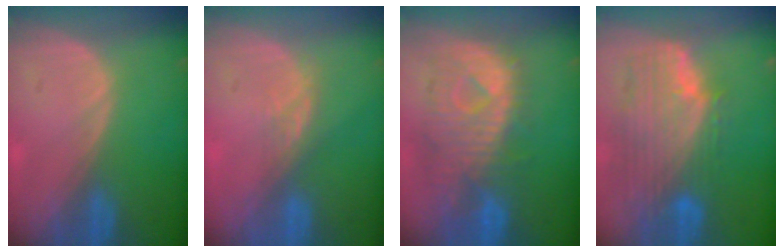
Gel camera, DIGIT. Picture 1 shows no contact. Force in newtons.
{"total": 2.5, "press": 2.1, "slide": 1.4}
{"total": 10.7, "press": 9.6, "slide": 4.7}
{"total": 11.5, "press": 9.8, "slide": 6.0}